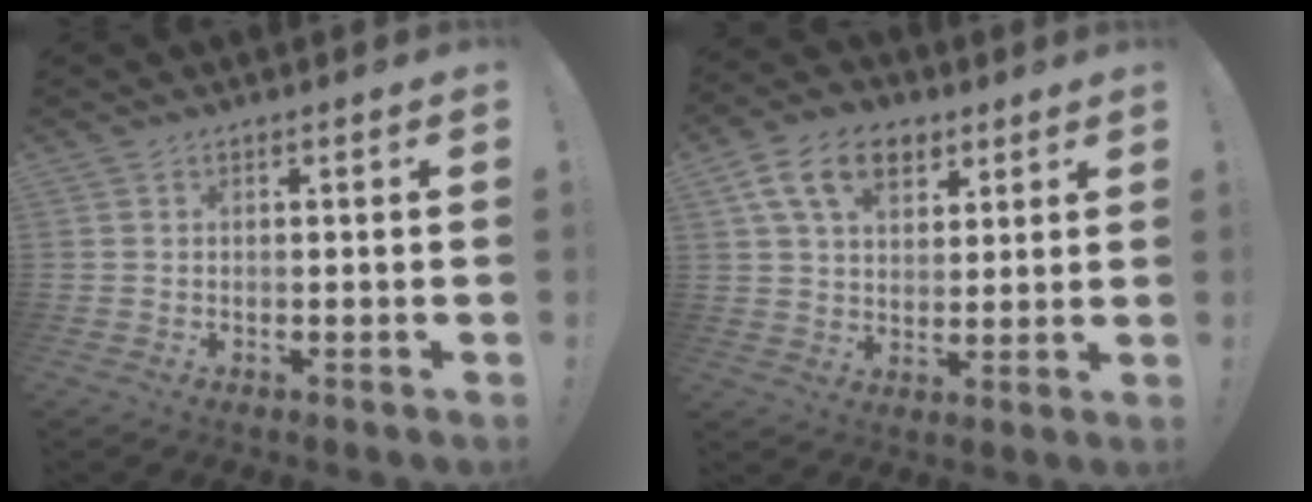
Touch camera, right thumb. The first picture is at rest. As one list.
[{"total": 13.4, "force": [6.4, 8.9, 7.7], "torque": [-0.127, -0.011, 0.122]}]